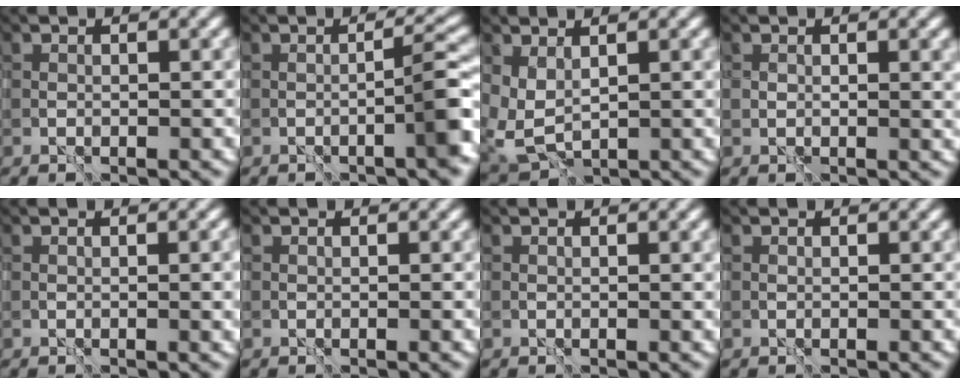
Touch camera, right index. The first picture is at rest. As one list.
[{"total": 3.3, "force": [-1.0, 0.1, 3.1], "torque": [-0.041, 0.014, -0.020]}, {"total": 3.2, "force": [1.3, 1.8, 2.3], "torque": [-0.062, -0.005, 0.029]}, {"total": 1.2, "force": [0.8, 0.3, 0.8], "torque": [-0.010, -0.005, 0.019]}, {"total": 2.1, "force": [0.2, 0.6, 2.0], "torque": [-0.027, -0.005, 0.009]}, {"total": 0.0}, {"total": 1.1, "force": [0.3, 0.3, 1.0], "torque": [-0.015, -0.003, 0.008]}, {"total": 0.0}]